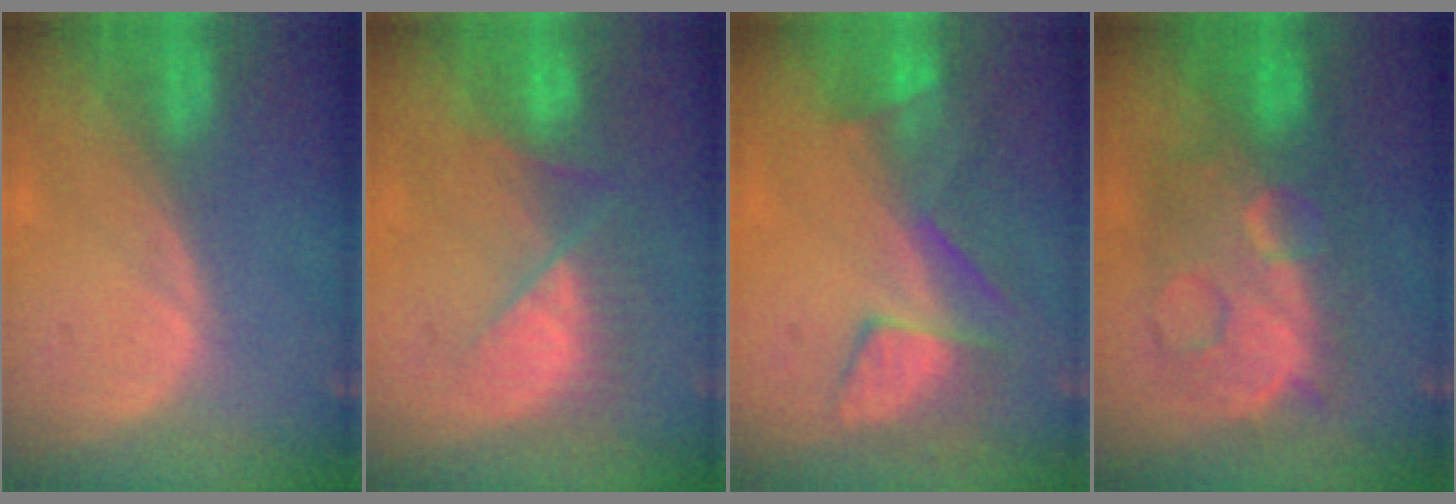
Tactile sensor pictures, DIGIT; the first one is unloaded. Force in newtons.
{"total": 7.8, "press": 7.1, "slide": 3.1}
{"total": 8.0, "press": 7.2, "slide": 3.5}
{"total": 10.8, "press": 10.8, "slide": 1.0}